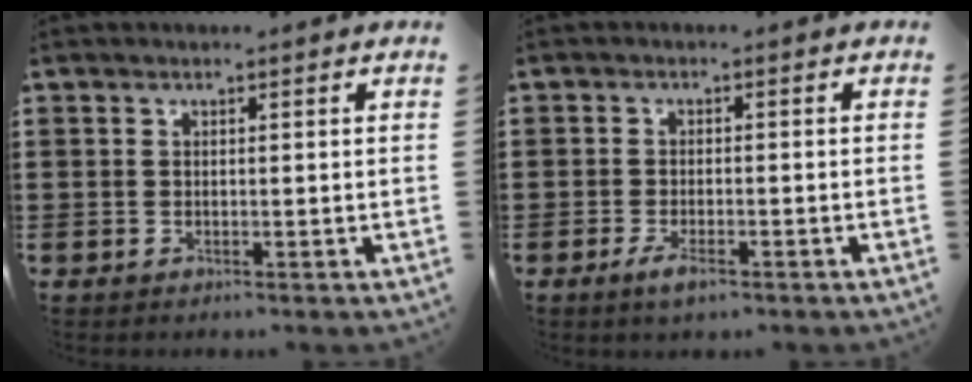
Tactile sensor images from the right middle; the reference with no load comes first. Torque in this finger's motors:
{"motor_torque": [1.61, -0.21, 0.08, 0.11]}